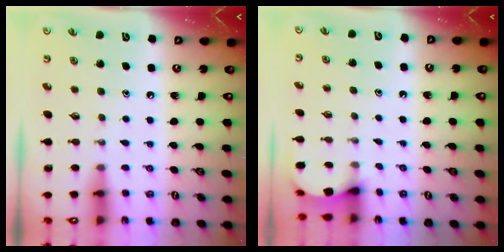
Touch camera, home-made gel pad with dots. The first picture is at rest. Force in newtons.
{"total": 2.4, "press": 2.4, "slide": 0.3}